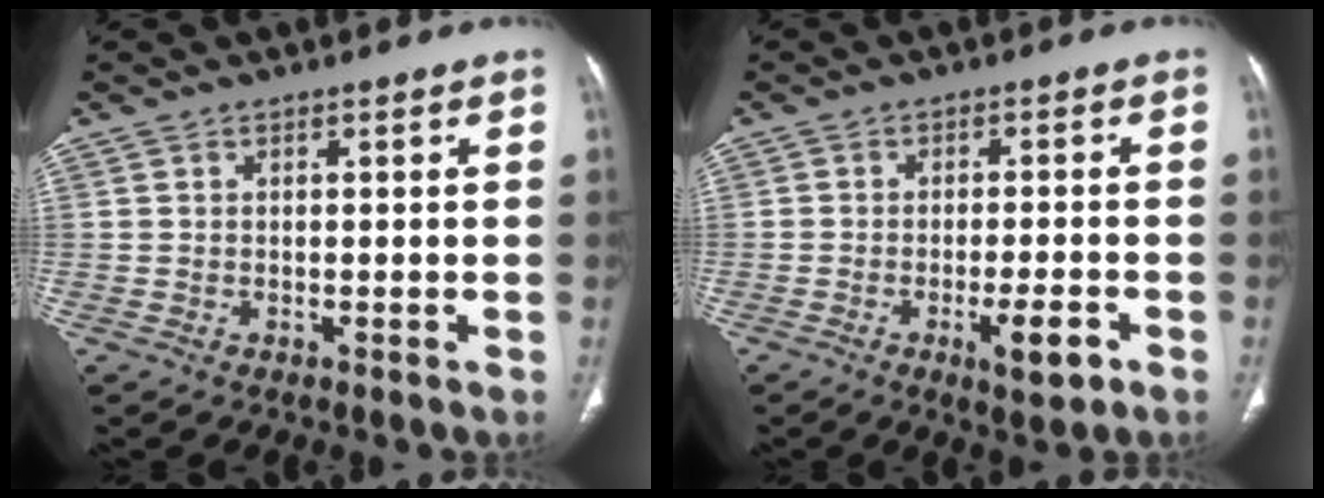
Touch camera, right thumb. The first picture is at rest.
{"total": 5.7, "force": [-2.7, 1.4, 4.9], "torque": [-0.075, 0.005, -0.038]}